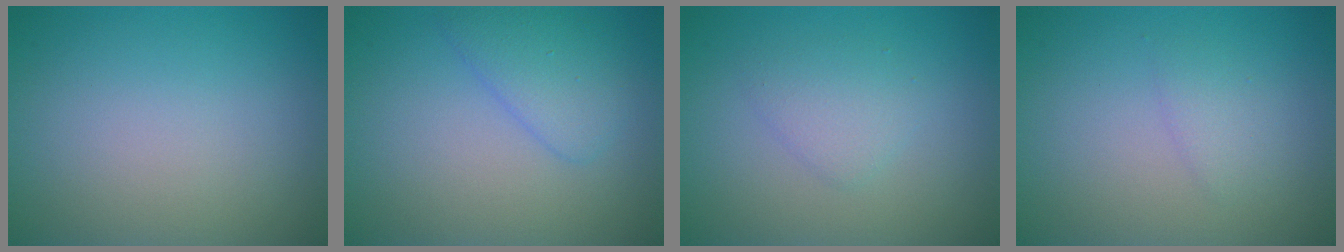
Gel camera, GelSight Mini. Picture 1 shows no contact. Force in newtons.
{"total": 2.8, "press": 2.8, "slide": 0.1}
{"total": 1.9, "press": 1.9, "slide": 0.2}
{"total": 1.2, "press": 1.2, "slide": 0.1}